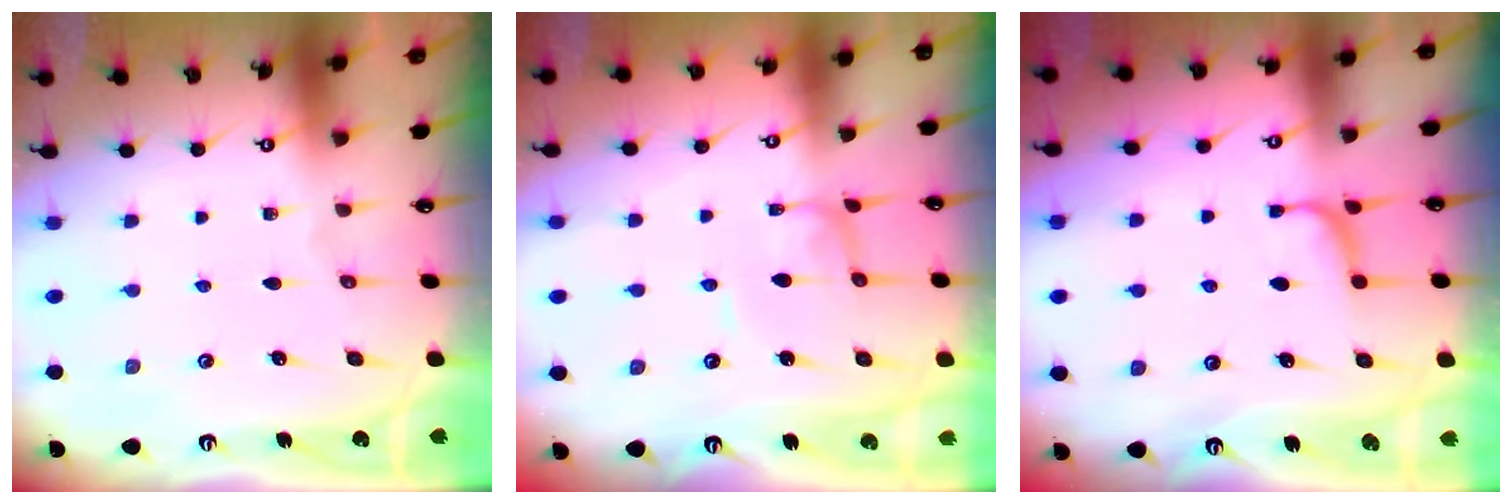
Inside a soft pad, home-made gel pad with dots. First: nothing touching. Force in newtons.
{"total": 0.9, "press": 0.9, "slide": 0.1}
{"total": 1.9, "press": 1.8, "slide": 0.6}